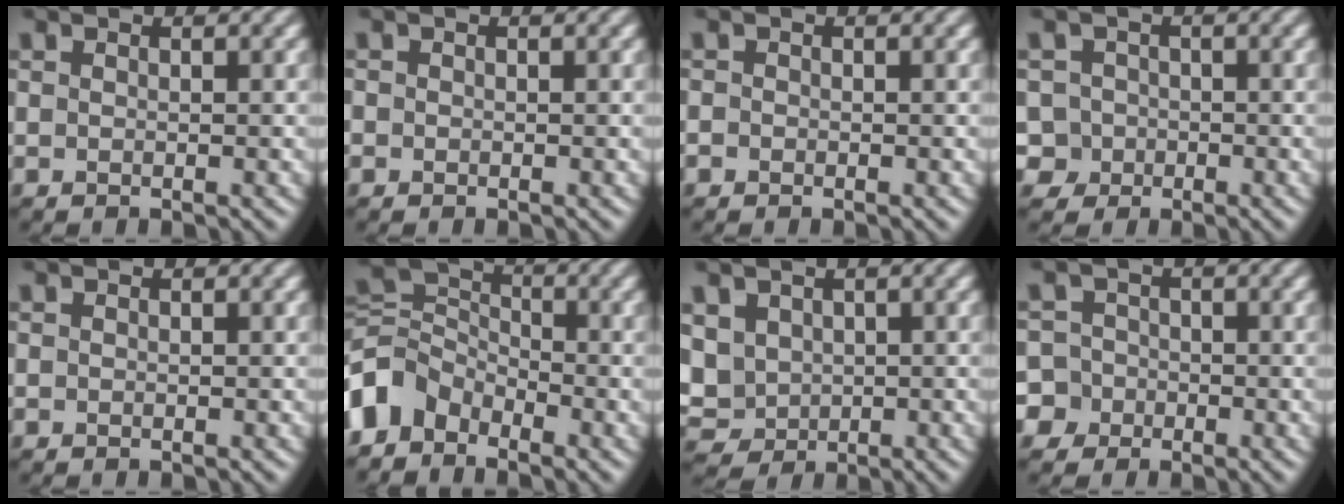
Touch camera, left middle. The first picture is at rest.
{"total": 0.6, "force": [-0.2, 0.6, 0.1], "torque": [0.001, -0.001, -0.012]}
{"total": 0.6, "force": [-0.3, 0.5, 0.0], "torque": [0.004, -0.004, -0.013]}
{"total": 3.9, "force": [-0.7, 3.7, 1.2], "torque": [-0.003, 0.026, -0.042]}
{"total": 0.0}
{"total": 5.1, "force": [-3.3, 3.3, 1.9], "torque": [-0.042, 0.008, -0.087]}
{"total": 4.8, "force": [0.6, 4.1, 2.3], "torque": [-0.067, 0.015, 0.009]}
{"total": 6.3, "force": [-2.9, 5.5, 1.1], "torque": [-0.019, 0.012, -0.082]}